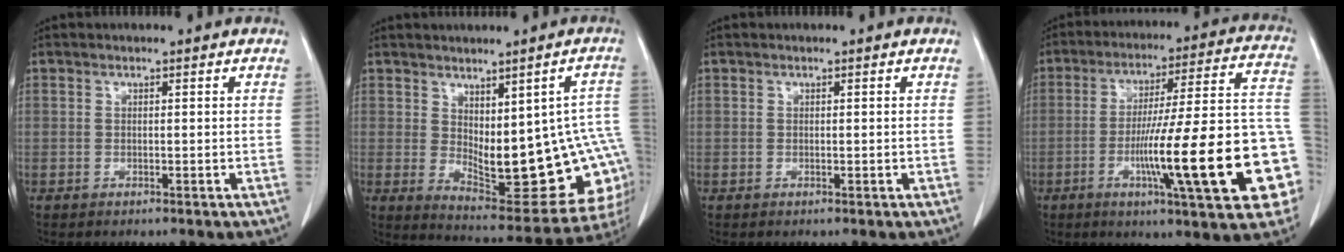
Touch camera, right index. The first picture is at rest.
{"total": 18.7, "force": [-1.1, 6.9, 17.3], "torque": [-0.160, 0.003, 0.010]}
{"total": 0.0}
{"total": 23.3, "force": [-6.7, 1.6, 22.2], "torque": [-0.252, 0.012, -0.095]}